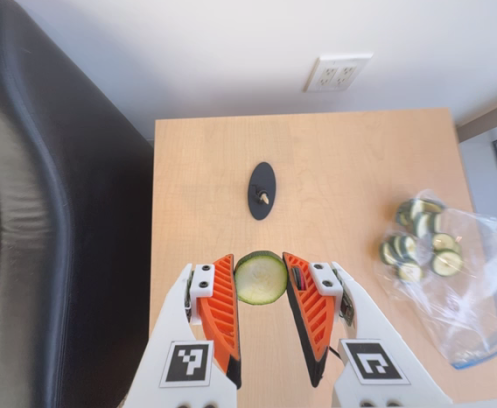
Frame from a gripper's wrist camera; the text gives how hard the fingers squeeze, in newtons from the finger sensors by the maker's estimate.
{"total": 8.9, "left": 9.2, "right": 8.6}